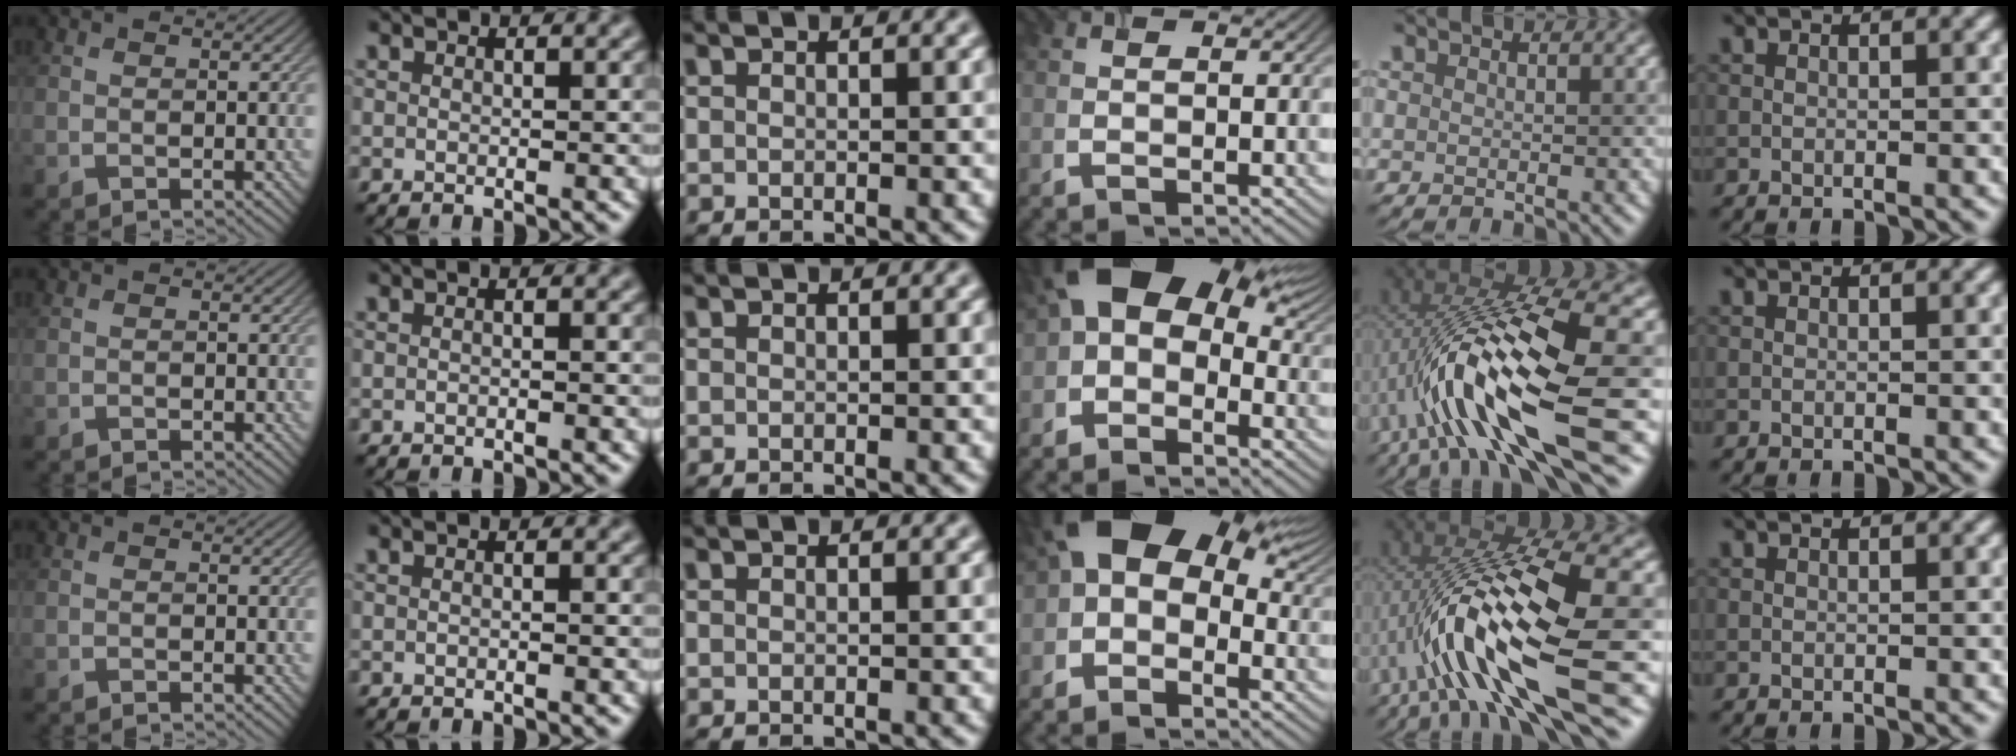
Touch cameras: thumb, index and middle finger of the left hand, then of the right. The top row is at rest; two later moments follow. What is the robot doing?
{"motion": "open", "object": "airpods case & airpods"}